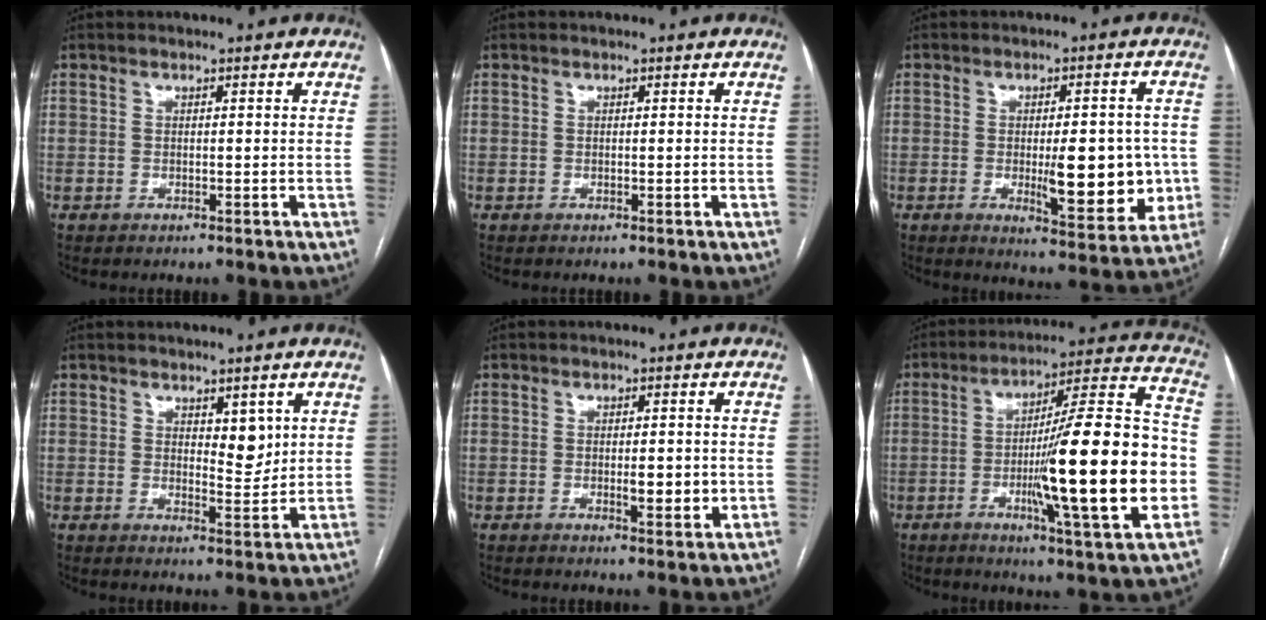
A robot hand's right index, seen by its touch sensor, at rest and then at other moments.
{"total": 0.0}
{"total": 11.7, "force": [-1.6, 3.6, 11.0], "torque": [-0.139, -0.004, -0.012]}
{"total": 3.9, "force": [1.6, 1.7, 3.1], "torque": [-0.041, -0.009, 0.028]}
{"total": 3.8, "force": [-0.4, 1.1, 3.6], "torque": [-0.054, -0.003, -0.004]}
{"total": 23.1, "force": [-4.5, 1.0, 22.7], "torque": [-0.318, 0.003, -0.072]}